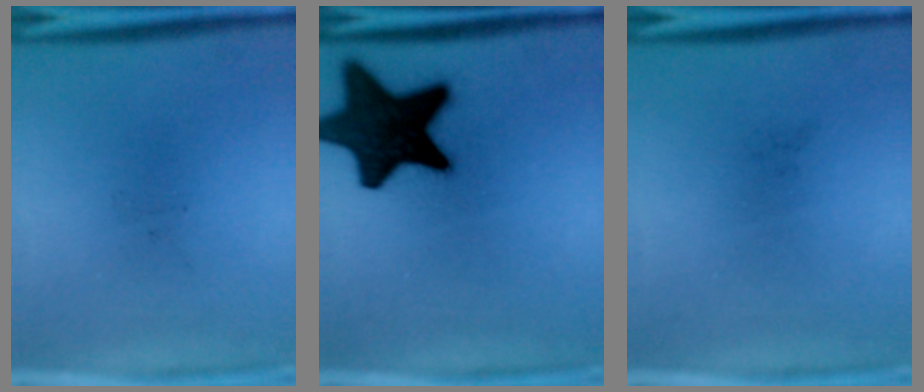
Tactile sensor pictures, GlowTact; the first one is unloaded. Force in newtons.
{"total": 18.2}
{"total": 0.0}